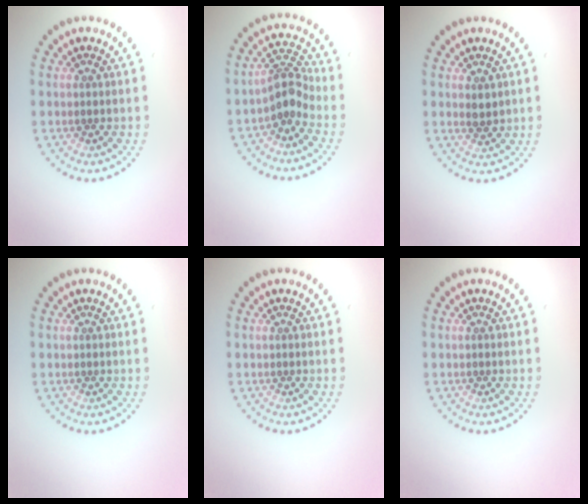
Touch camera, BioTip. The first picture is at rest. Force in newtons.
{"total": 2.9, "press": 2.2, "slide": 1.9}
{"total": 1.3, "press": 1.2, "slide": 0.4}
{"total": 0.0}
{"total": 0.0}
{"total": 0.0}